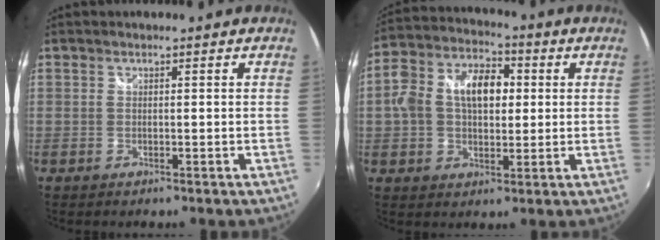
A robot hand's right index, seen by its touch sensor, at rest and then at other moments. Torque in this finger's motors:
{"motor_torque": [0.86, -0.50, 0.36, 0.09]}